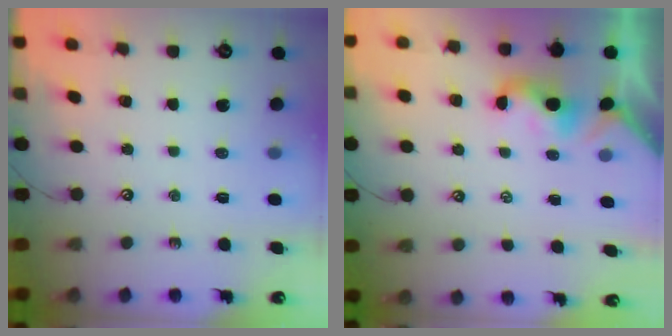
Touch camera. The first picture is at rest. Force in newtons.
{"total": 2.0, "press": 2.0, "slide": 0.6}